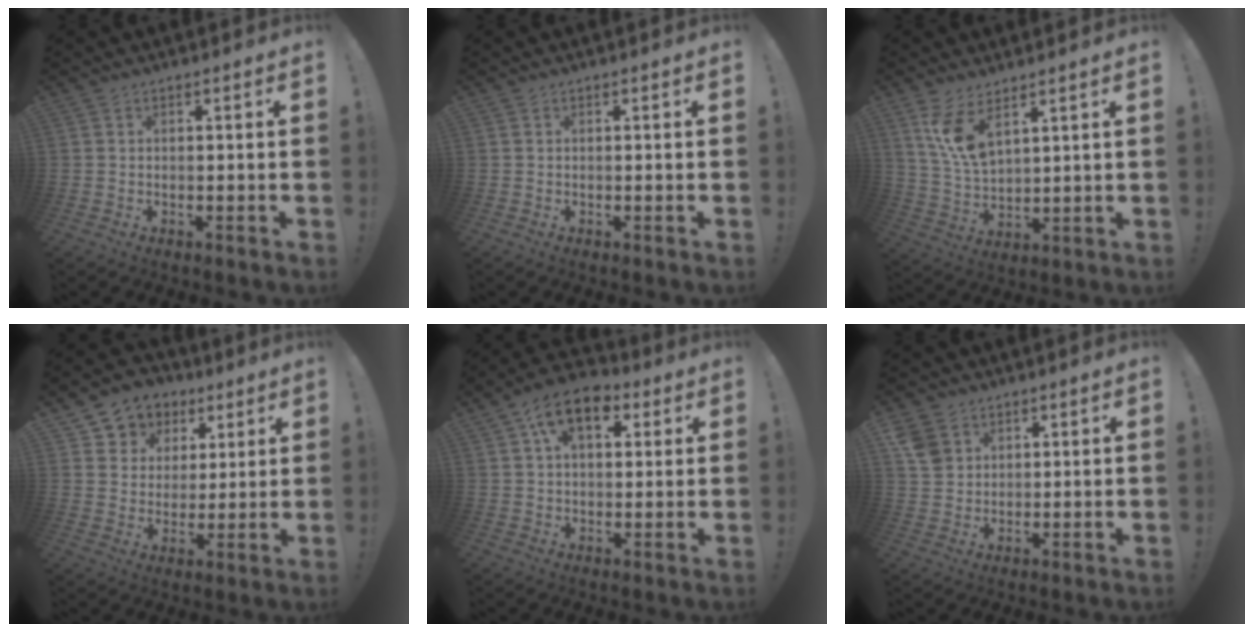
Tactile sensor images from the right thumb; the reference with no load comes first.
{"total": 0.0}
{"total": 10.0, "force": [6.1, 4.0, 6.8], "torque": [-0.135, -0.029, 0.114]}
{"total": 8.3, "force": [3.7, 7.3, 1.6], "torque": [-0.021, -0.033, 0.075]}
{"total": 11.3, "force": [5.2, 6.9, 7.3], "torque": [-0.103, -0.013, 0.093]}
{"total": 6.3, "force": [3.0, 5.0, 2.3], "torque": [-0.036, -0.007, 0.062]}